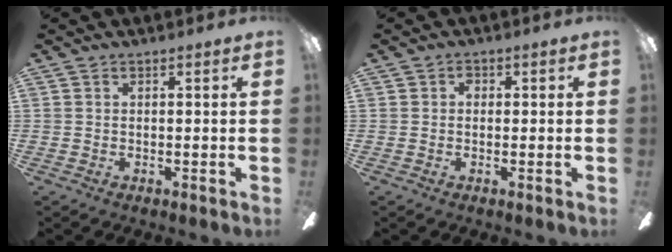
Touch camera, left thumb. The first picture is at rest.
{"total": 1.3, "force": [0.1, 1.2, 0.7], "torque": [-0.005, 0.003, -0.002]}